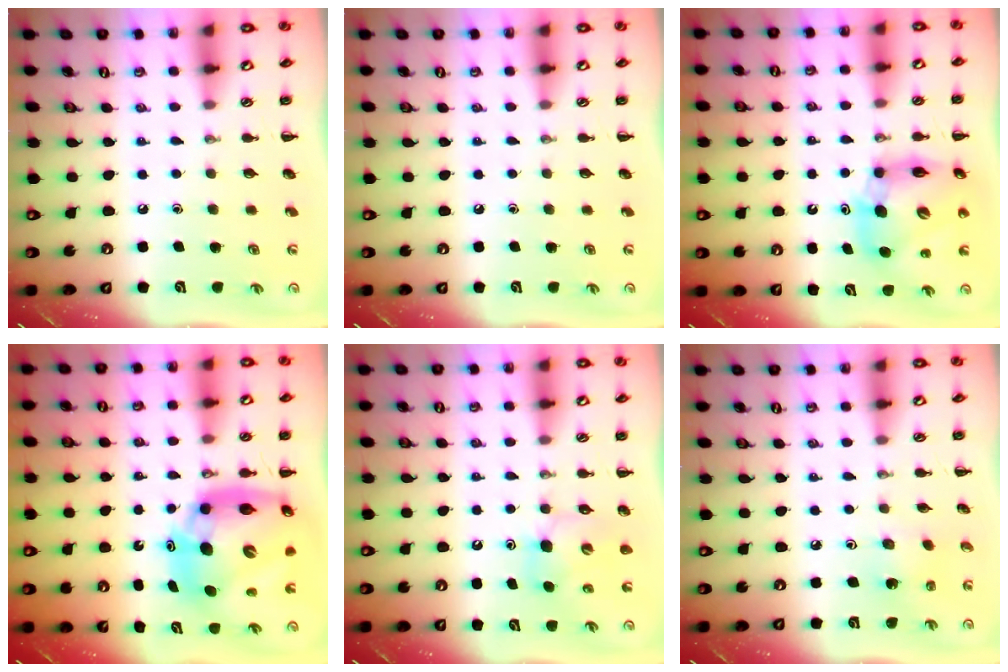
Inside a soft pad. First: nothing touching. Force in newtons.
{"total": 0.0}
{"total": 11.2, "press": 10.7, "slide": 3.4}
{"total": 17.4, "press": 16.7, "slide": 4.9}
{"total": 5.6, "press": 5.6, "slide": 0.7}
{"total": 1.8, "press": 1.7, "slide": 0.7}